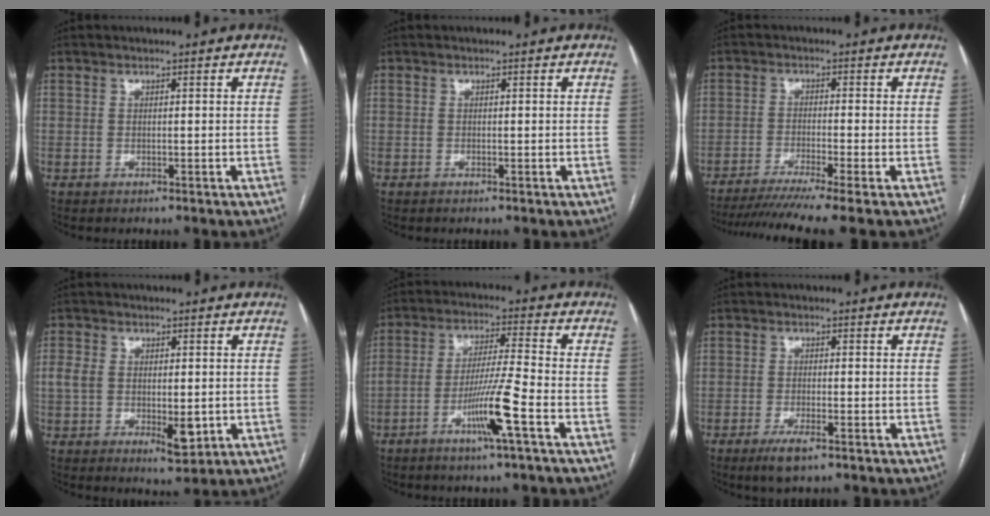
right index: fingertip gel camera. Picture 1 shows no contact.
{"total": 0.0}
{"total": 9.6, "force": [-7.7, -1.8, 5.5], "torque": [-0.074, -0.026, -0.119]}
{"total": 7.1, "force": [-0.9, 3.6, 6.1], "torque": [-0.101, -0.004, -0.004]}
{"total": 9.1, "force": [-4.2, -0.9, 8.0], "torque": [-0.152, -0.004, -0.080]}
{"total": 3.9, "force": [-2.5, 0.7, 2.9], "torque": [-0.060, -0.007, -0.041]}